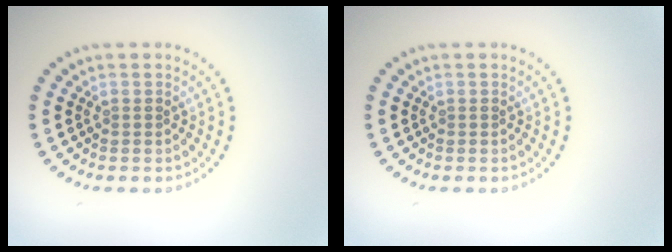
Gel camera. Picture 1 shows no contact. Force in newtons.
{"total": 0.0}